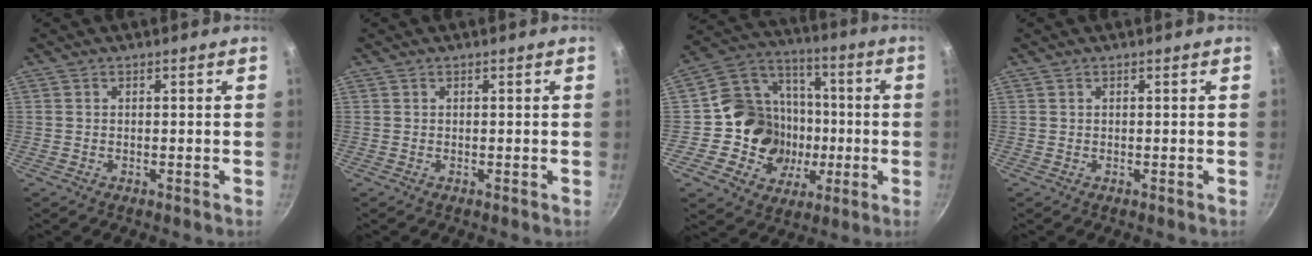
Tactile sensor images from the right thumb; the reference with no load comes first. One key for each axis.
{"total": 0.0}
{"total": 17.4, "fx": -2.6, "fy": 16.0, "fz": 6.2, "tx": -0.064, "ty": 0.030, "tz": -0.045}
{"total": 0.0}